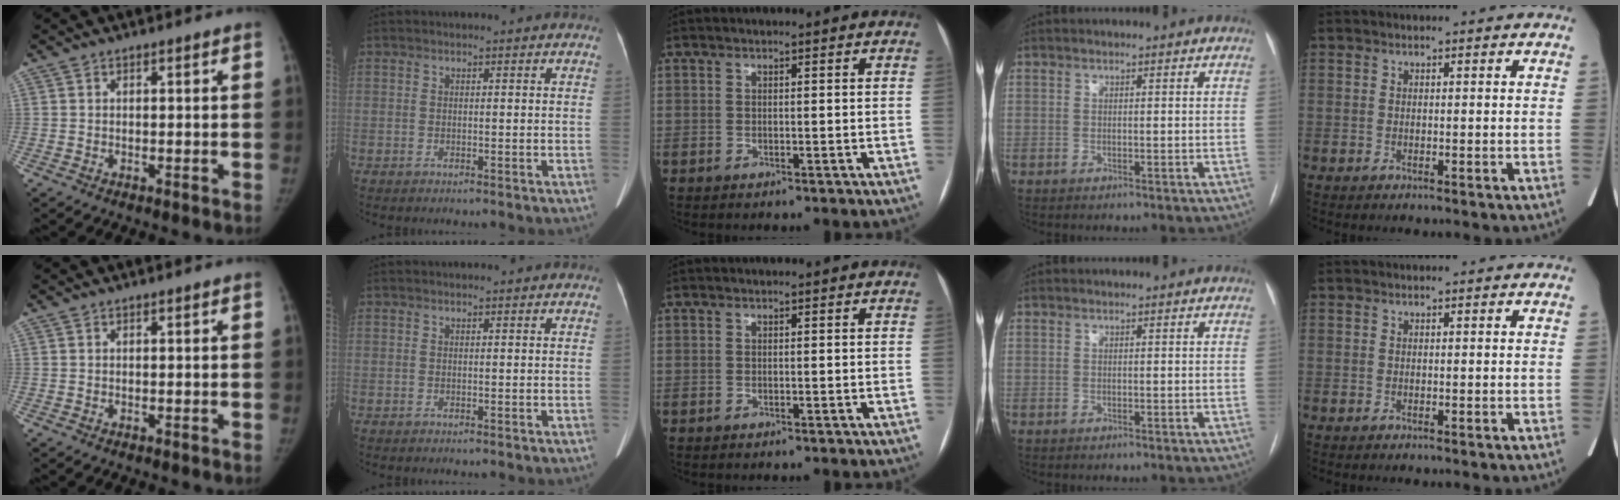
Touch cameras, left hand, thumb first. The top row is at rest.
{}